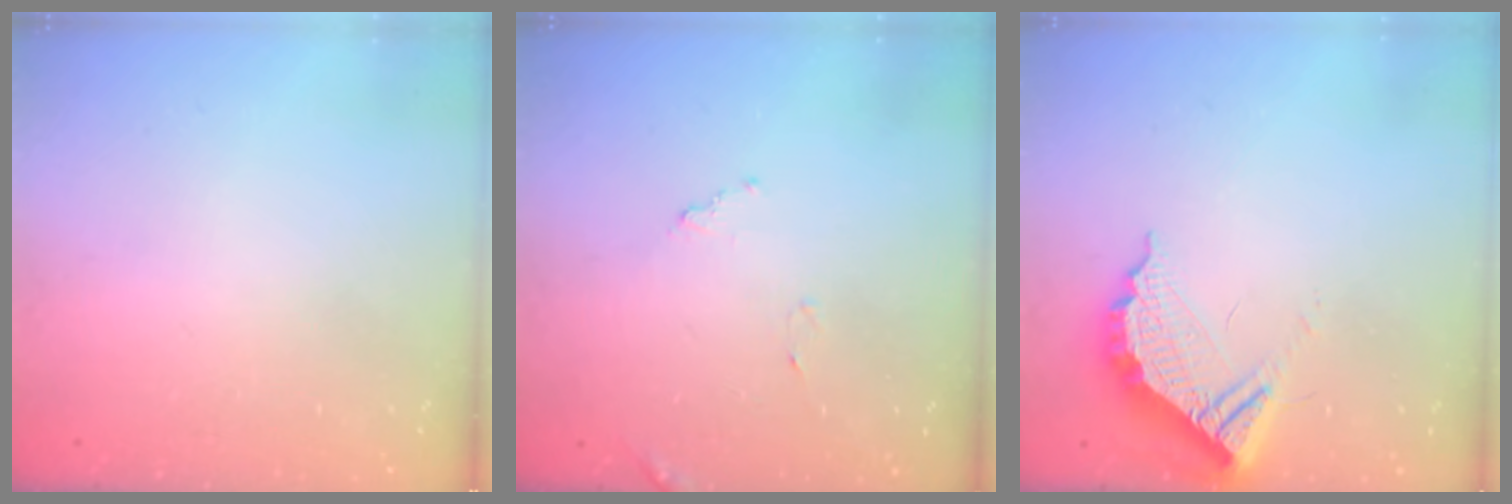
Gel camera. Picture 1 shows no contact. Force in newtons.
{"total": 7.1, "press": 7.0, "slide": 0.4}
{"total": 11.2, "press": 11.1, "slide": 1.0}